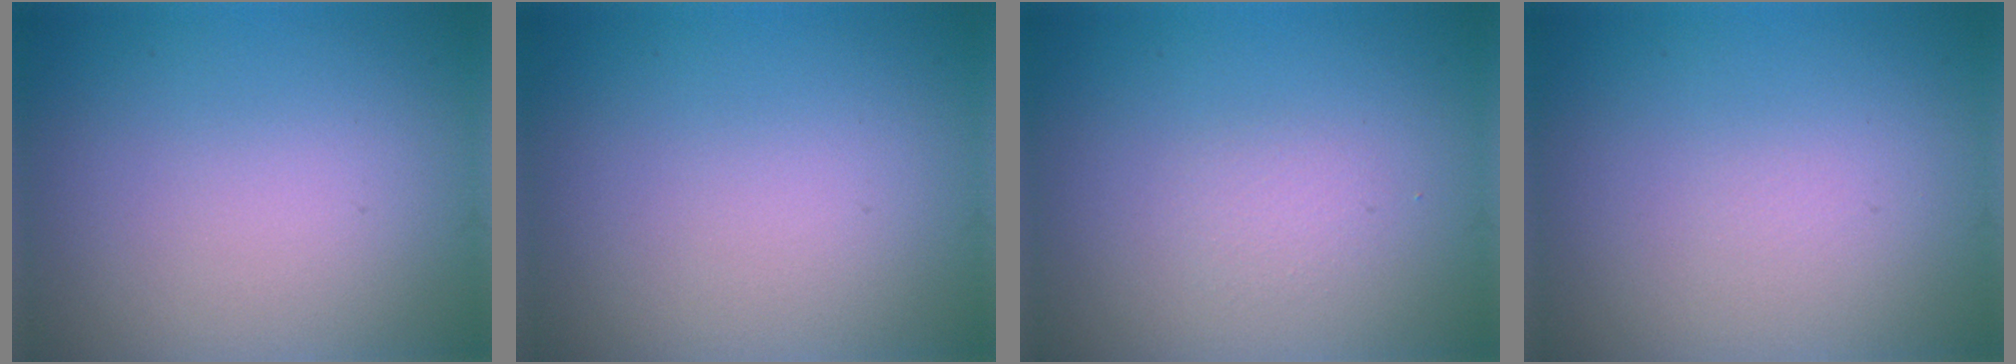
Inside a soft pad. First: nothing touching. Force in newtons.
{"total": 0.0}
{"total": 0.8, "press": 0.8, "slide": 0.0}
{"total": 0.0}